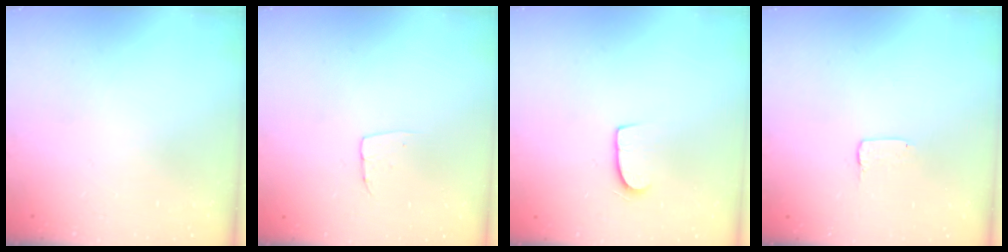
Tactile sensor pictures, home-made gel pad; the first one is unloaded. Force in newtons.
{"total": 3.7, "press": 3.7, "slide": 0.2}
{"total": 7.1, "press": 7.1, "slide": 0.5}
{"total": 1.0, "press": 1.0, "slide": 0.1}